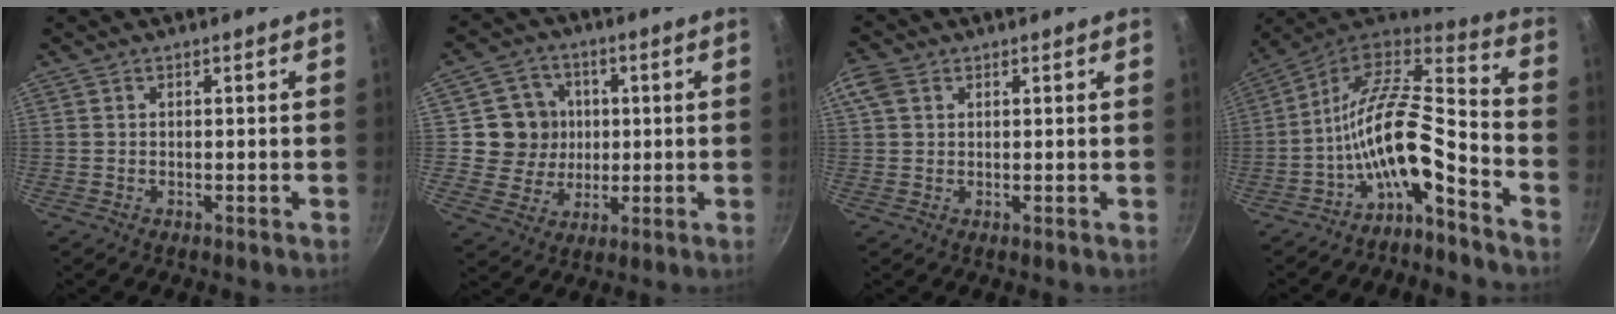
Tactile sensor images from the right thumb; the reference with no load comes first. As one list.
[{"total": 9.5, "force": [1.1, 9.1, 2.5], "torque": [-0.009, 0.001, 0.015]}, {"total": 4.1, "force": [1.6, 2.9, 2.4], "torque": [-0.048, 0.008, 0.029]}, {"total": 14.8, "force": [-7.3, 5.2, 11.8], "torque": [-0.212, 0.079, -0.144]}]